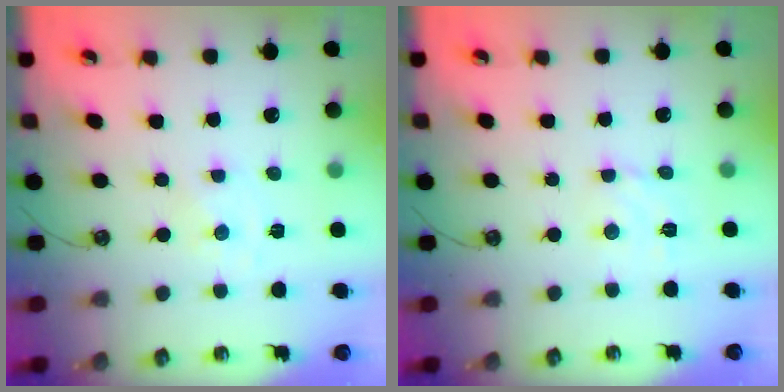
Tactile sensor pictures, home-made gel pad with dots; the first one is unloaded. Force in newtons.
{"total": 3.4, "press": 3.3, "slide": 0.2}